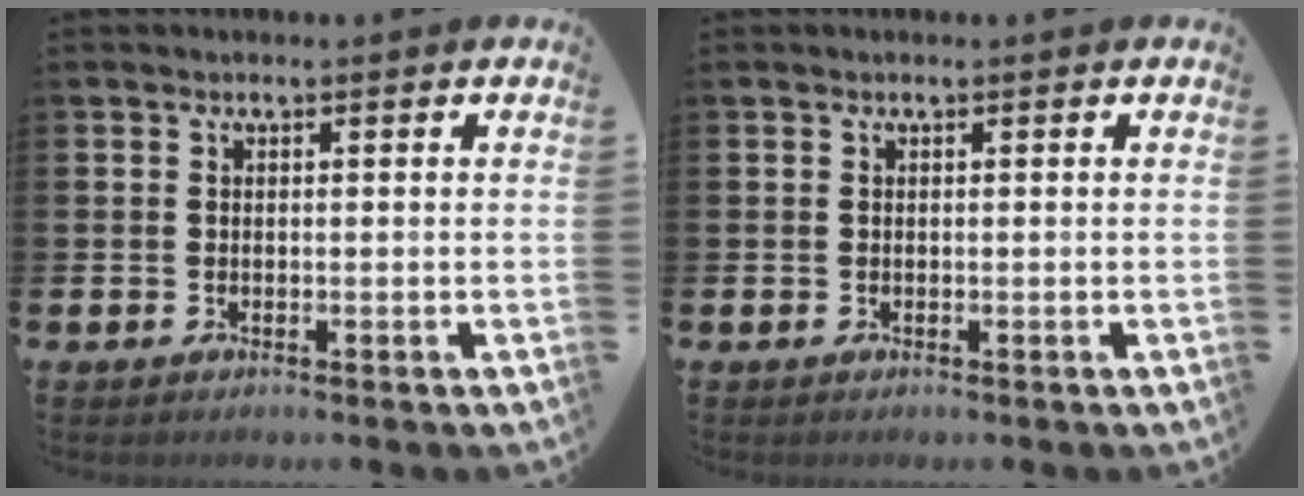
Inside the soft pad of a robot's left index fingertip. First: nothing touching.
{"total": 0.0}